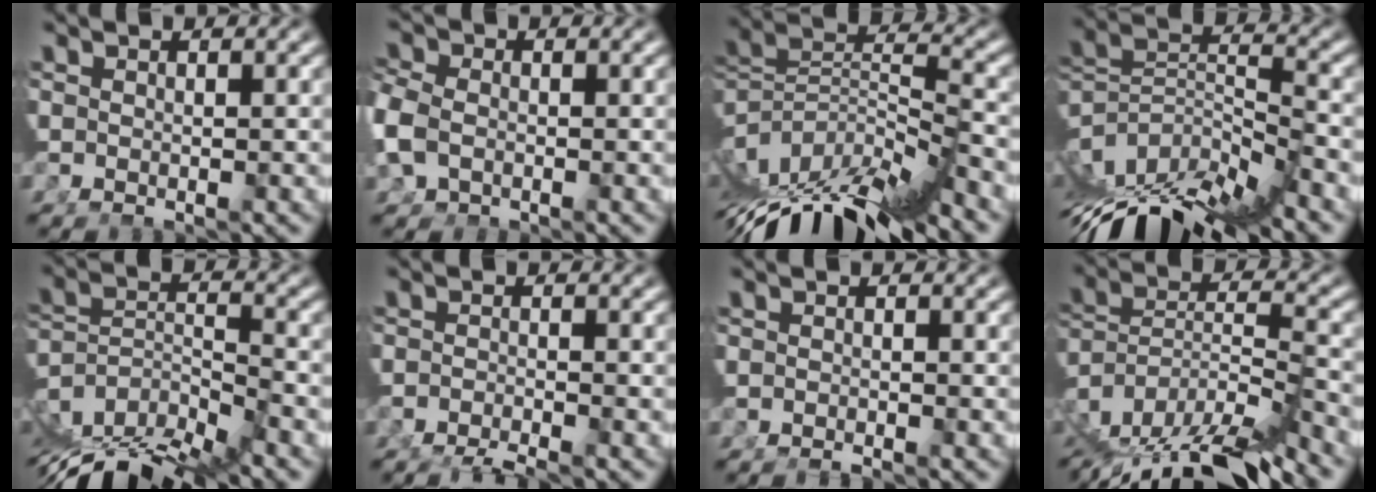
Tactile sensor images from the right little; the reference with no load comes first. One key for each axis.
{"total": 2.1, "fx": -0.6, "fy": 1.4, "fz": 1.5, "tx": -0.053, "ty": -0.015, "tz": 0.002}
{"total": 11.6, "fx": -5.1, "fy": 6.3, "fz": 8.4, "tx": -0.159, "ty": -0.035, "tz": -0.067}
{"total": 12.3, "fx": -5.9, "fy": 6.6, "fz": 8.5, "tx": -0.161, "ty": -0.048, "tz": -0.073}
{"total": 11.3, "fx": -6.8, "fy": 6.6, "fz": 6.2, "tx": -0.136, "ty": -0.061, "tz": -0.091}
{"total": 2.2, "fx": -2.0, "fy": 0.1, "fz": 0.8, "tx": -0.011, "ty": -0.003, "tz": -0.037}
{"total": 1.1, "fx": -1.0, "fy": -0.4, "fz": 0.2, "tx": -0.003, "ty": -0.002, "tz": -0.017}
{"total": 12.0, "fx": -6.1, "fy": 8.1, "fz": 6.3, "tx": -0.128, "ty": -0.042, "tz": -0.094}